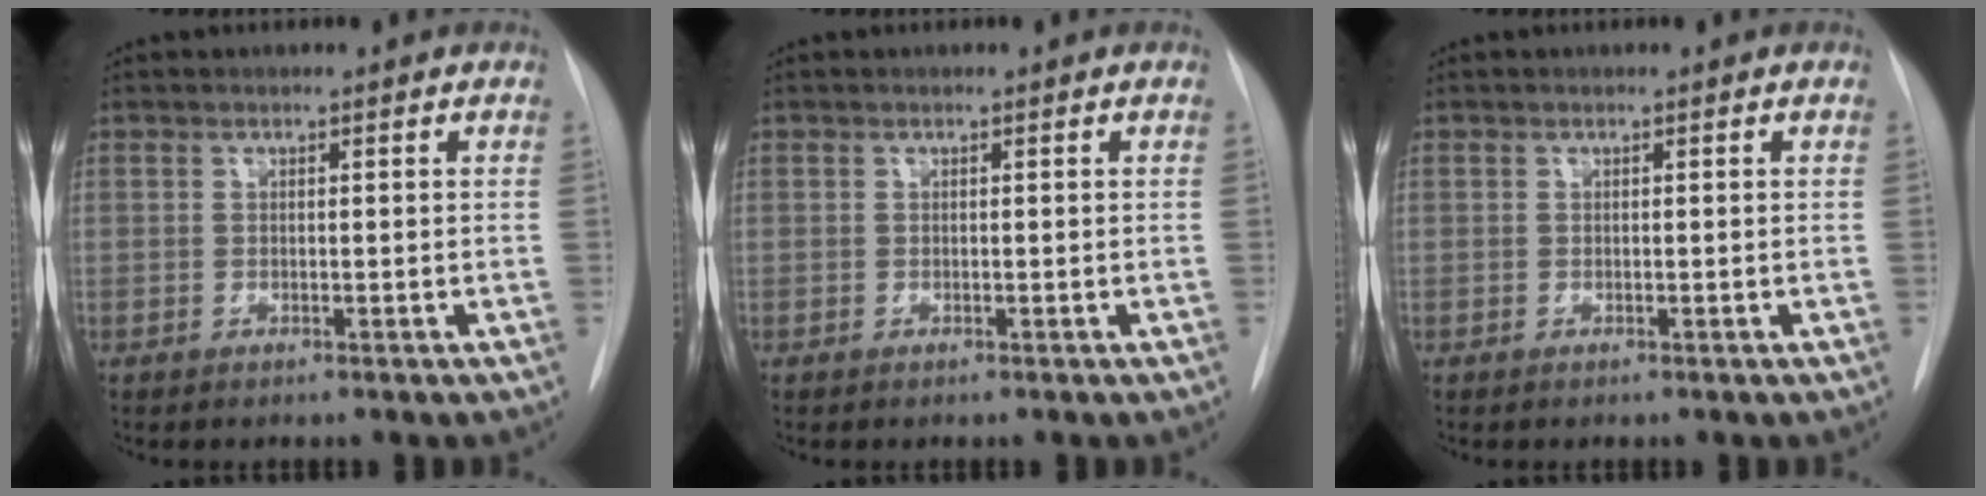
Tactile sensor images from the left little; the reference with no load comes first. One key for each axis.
{"total": 0.0}
{"total": 0.0}